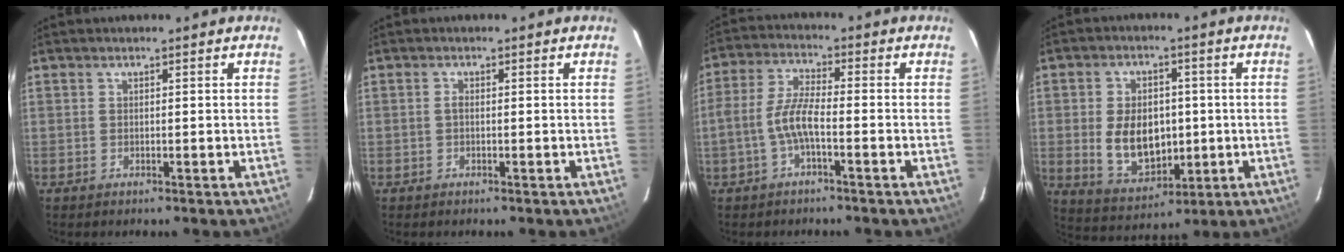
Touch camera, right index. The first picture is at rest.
{"total": 0.6, "force": [-0.1, 0.3, 0.5], "torque": [-0.009, 0.003, -0.004]}
{"total": 6.0, "force": [-2.3, 1.4, 5.3], "torque": [-0.119, 0.011, -0.044]}
{"total": 11.3, "force": [-0.5, 7.6, 8.3], "torque": [-0.170, -0.001, 0.010]}